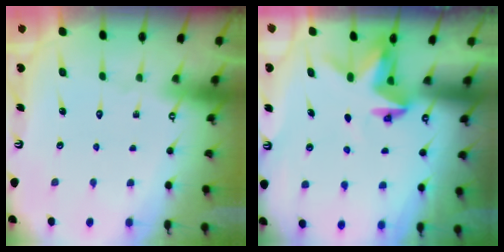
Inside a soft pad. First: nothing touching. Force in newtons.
{"total": 3.4, "press": 3.4, "slide": 0.2}